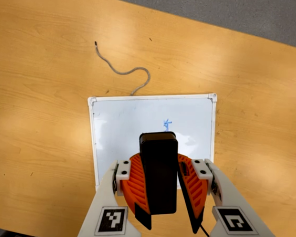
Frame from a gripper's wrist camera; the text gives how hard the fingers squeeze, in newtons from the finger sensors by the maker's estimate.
{"total": 9.7, "left": 9.6, "right": 9.8}